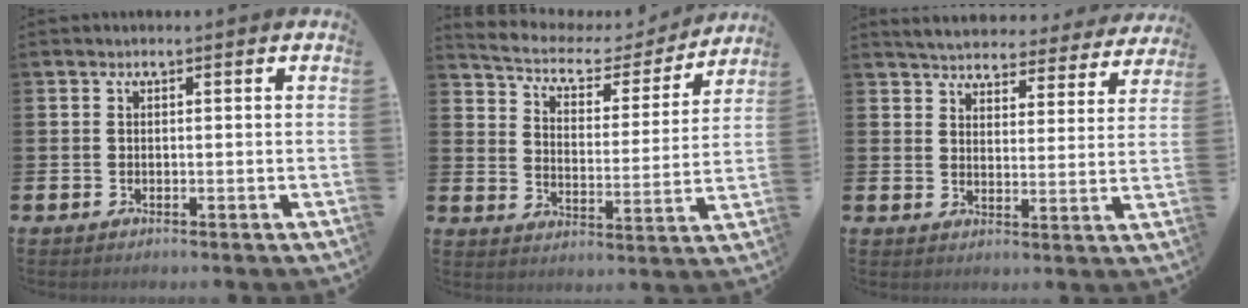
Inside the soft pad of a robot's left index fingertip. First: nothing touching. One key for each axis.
{"total": 5.8, "fx": 5.1, "fy": 2.2, "fz": 1.8, "tx": -0.059, "ty": -0.040, "tz": 0.078}
{"total": 4.7, "fx": 4.6, "fy": 0.8, "fz": 0.3, "tx": -0.028, "ty": -0.035, "tz": 0.079}